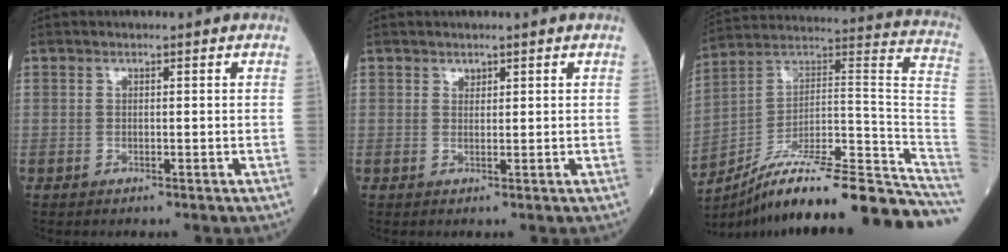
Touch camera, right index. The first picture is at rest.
{"total": 0.9, "force": [0.7, 0.5, 0.2], "torque": [-0.001, -0.002, 0.009]}
{"total": 27.3, "force": [-22.0, 1.5, 16.1], "torque": [-0.139, 0.037, -0.334]}